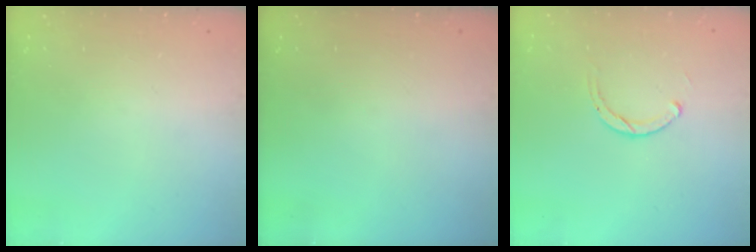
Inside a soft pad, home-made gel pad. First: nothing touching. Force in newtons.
{"total": 0.0}
{"total": 1.8, "press": 1.8, "slide": 0.2}